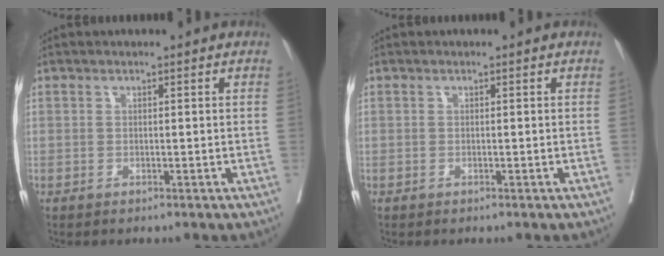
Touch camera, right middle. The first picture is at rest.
{"total": 0.0}